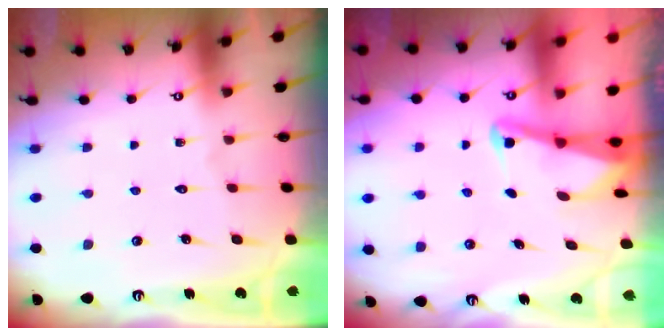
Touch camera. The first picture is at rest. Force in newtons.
{"total": 2.0, "press": 2.0, "slide": 0.3}